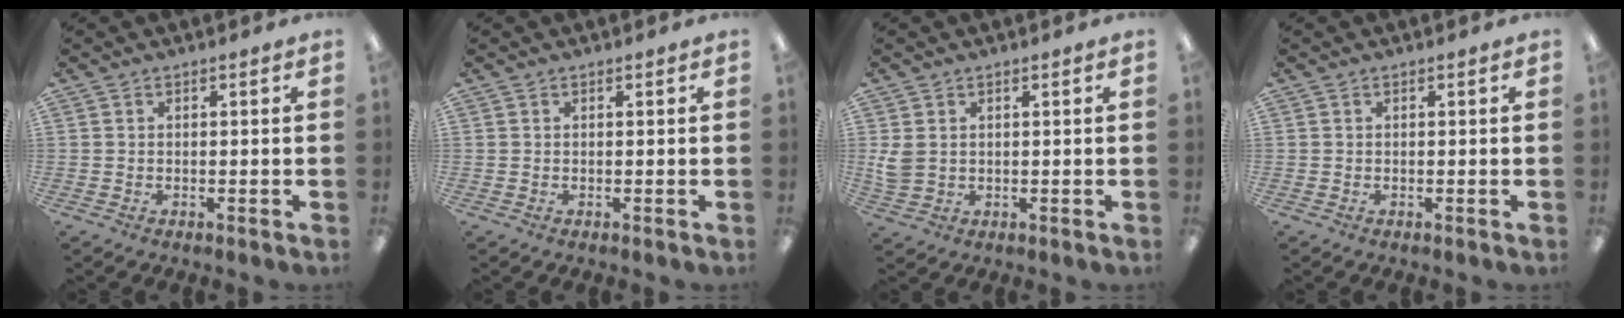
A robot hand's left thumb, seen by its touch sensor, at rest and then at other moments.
{"total": 0.0}
{"total": 3.8, "force": [1.1, 3.0, 2.1], "torque": [-0.040, -0.002, 0.020]}
{"total": 0.0}